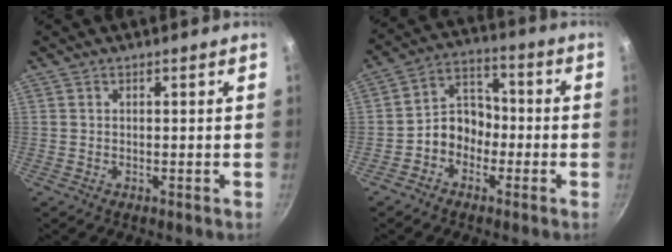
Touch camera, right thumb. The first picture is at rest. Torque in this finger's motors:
{"motor_torque": [0.08, 0.00, 0.70, -0.64, 0.00]}